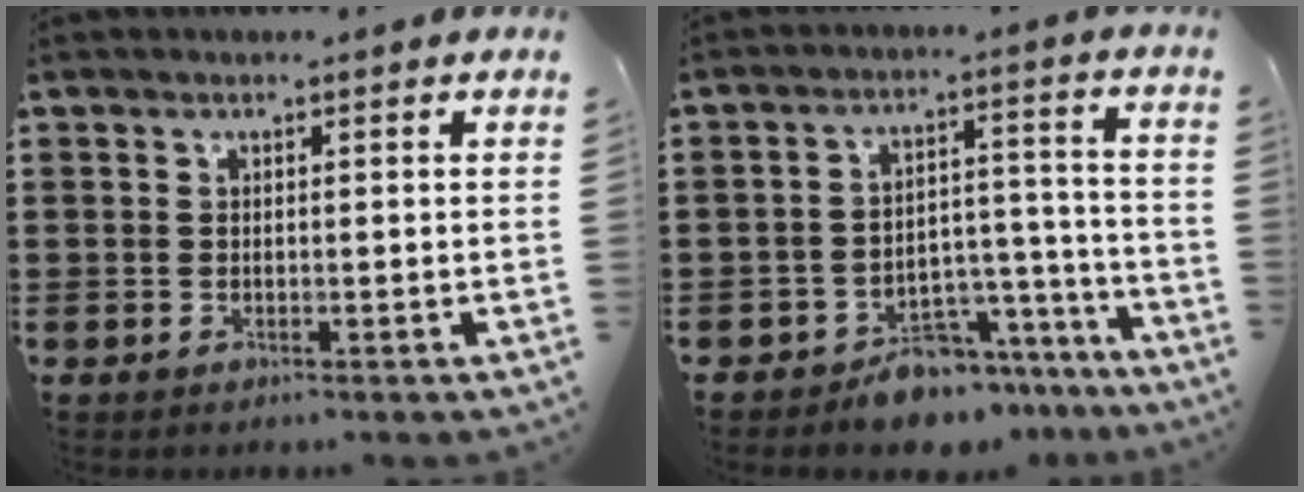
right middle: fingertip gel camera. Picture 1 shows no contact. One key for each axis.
{"total": 7.0, "fx": -6.6, "fy": 2.1, "fz": 1.2, "tx": -0.014, "ty": 0.031, "tz": -0.125}